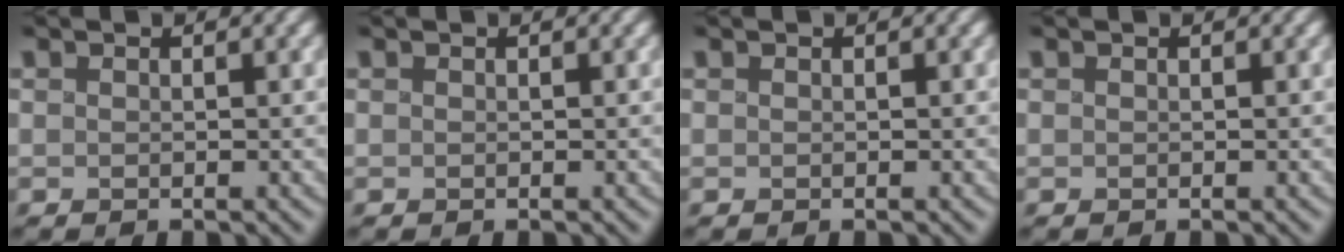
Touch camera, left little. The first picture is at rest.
{"total": 0.0}
{"total": 0.0}
{"total": 0.0}